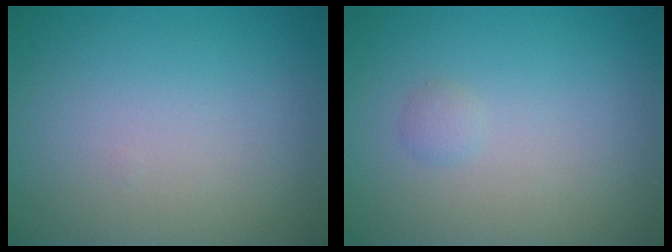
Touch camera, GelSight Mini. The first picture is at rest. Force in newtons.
{"total": 0.7, "press": 0.7, "slide": 0.0}